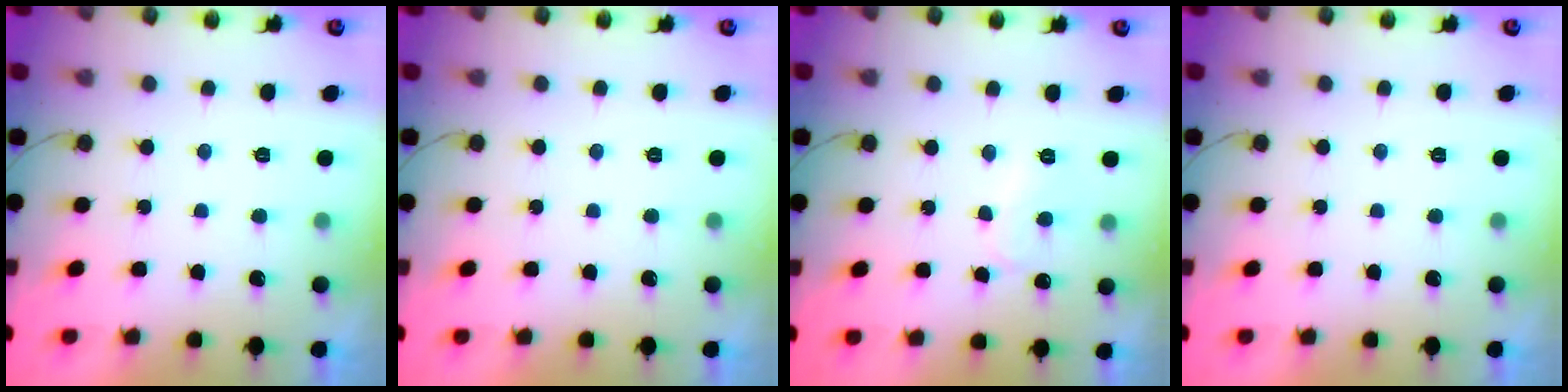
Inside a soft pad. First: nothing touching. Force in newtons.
{"total": 0.0}
{"total": 7.1, "press": 7.1, "slide": 0.3}
{"total": 0.0}